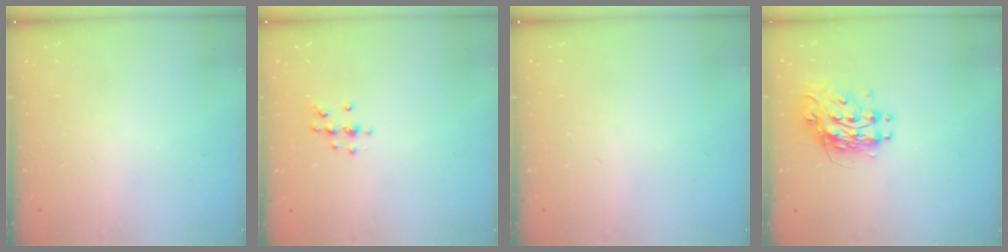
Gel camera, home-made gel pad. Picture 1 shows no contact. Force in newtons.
{"total": 6.5, "press": 6.4, "slide": 1.2}
{"total": 0.0}
{"total": 10.3, "press": 10.3, "slide": 1.0}